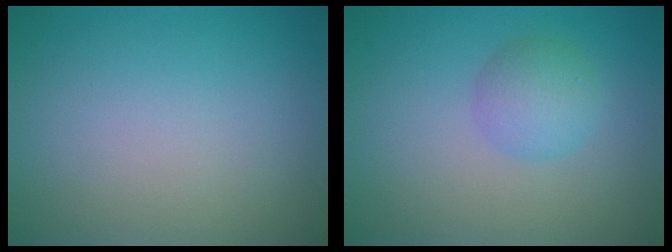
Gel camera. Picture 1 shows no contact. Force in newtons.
{"total": 2.7, "press": 2.7, "slide": 0.1}